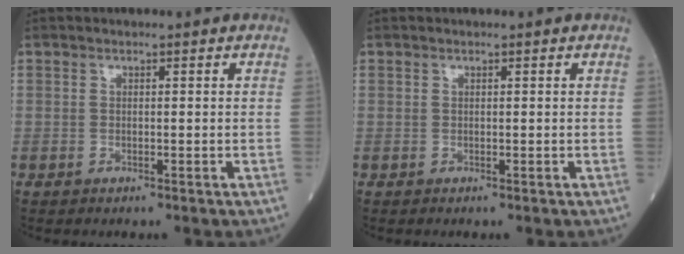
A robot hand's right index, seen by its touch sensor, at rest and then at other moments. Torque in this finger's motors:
{"motor_torque": [-0.11, -0.18, -0.04, 0.01]}